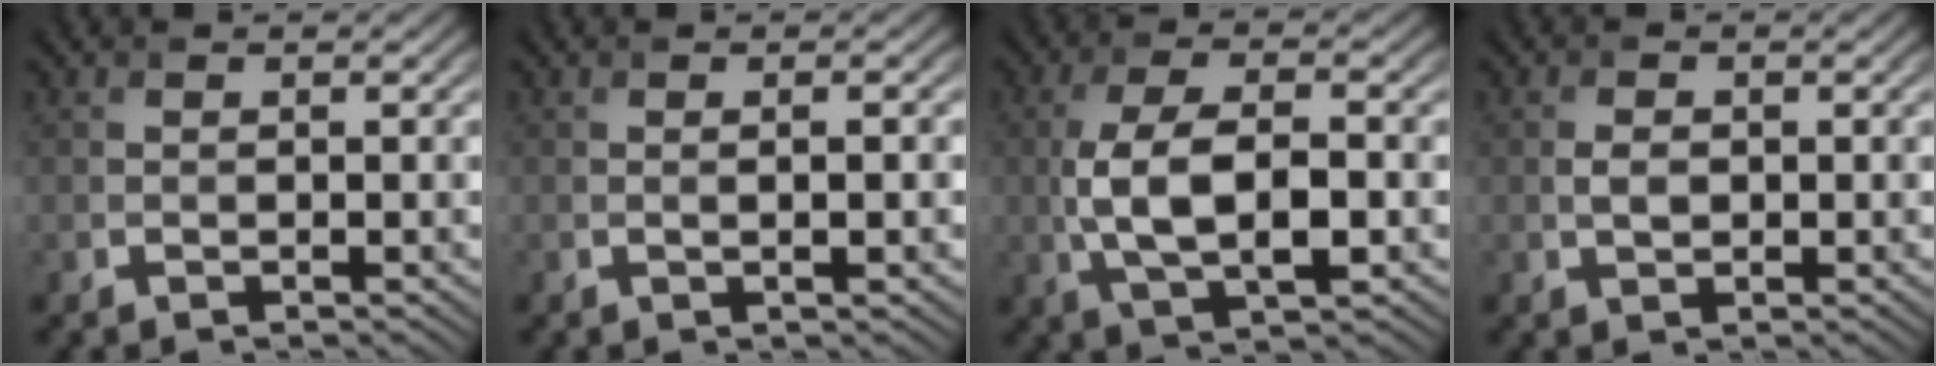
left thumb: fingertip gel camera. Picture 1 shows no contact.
{"total": 1.6, "force": [0.1, 0.3, 1.6], "torque": [-0.024, 0.003, -0.001]}
{"total": 8.2, "force": [-1.2, 3.8, 7.2], "torque": [-0.154, -0.003, -0.019]}
{"total": 1.5, "force": [0.0, 1.2, 0.9], "torque": [-0.022, -0.002, 0.001]}